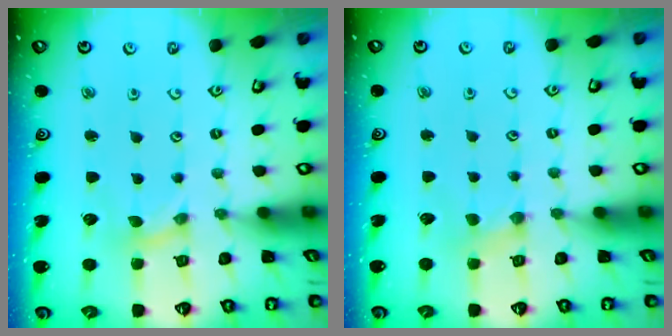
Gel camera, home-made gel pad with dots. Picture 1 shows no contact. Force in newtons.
{"total": 1.5, "press": 1.4, "slide": 0.3}